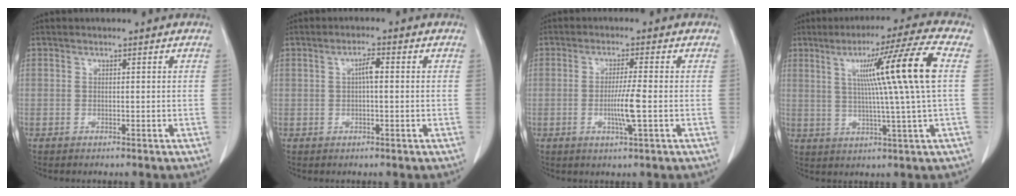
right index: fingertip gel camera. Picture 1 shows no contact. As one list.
[{"total": 3.0, "force": [0.4, 0.9, 2.8], "torque": [-0.055, 0.010, 0.008]}, {"total": 5.3, "force": [-1.1, -0.1, 5.2], "torque": [-0.098, -0.009, -0.020]}, {"total": 14.5, "force": [3.0, -2.1, 14.1], "torque": [-0.215, 0.013, 0.049]}]